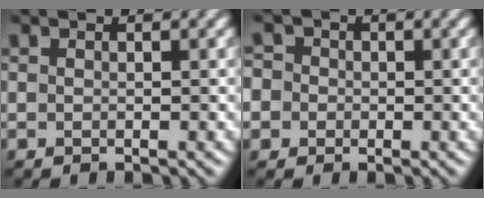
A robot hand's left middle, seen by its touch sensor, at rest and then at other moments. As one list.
[{"total": 4.4, "force": [0.3, 4.2, 1.2], "torque": [-0.023, 0.038, -0.033]}]